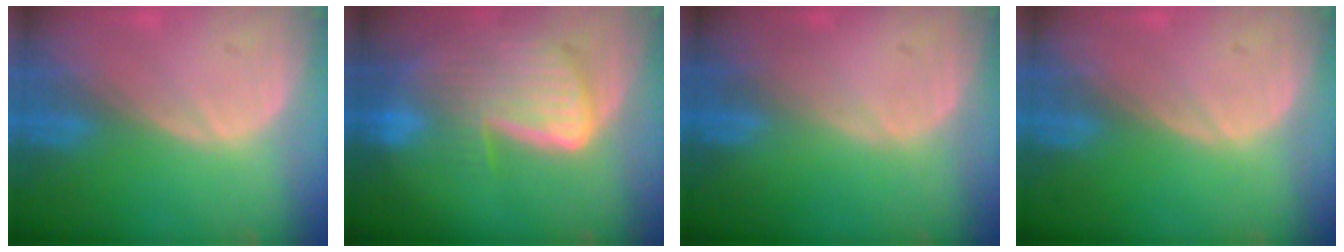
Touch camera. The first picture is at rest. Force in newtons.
{"total": 9.1, "press": 8.0, "slide": 4.5}
{"total": 0.0}
{"total": 0.0}